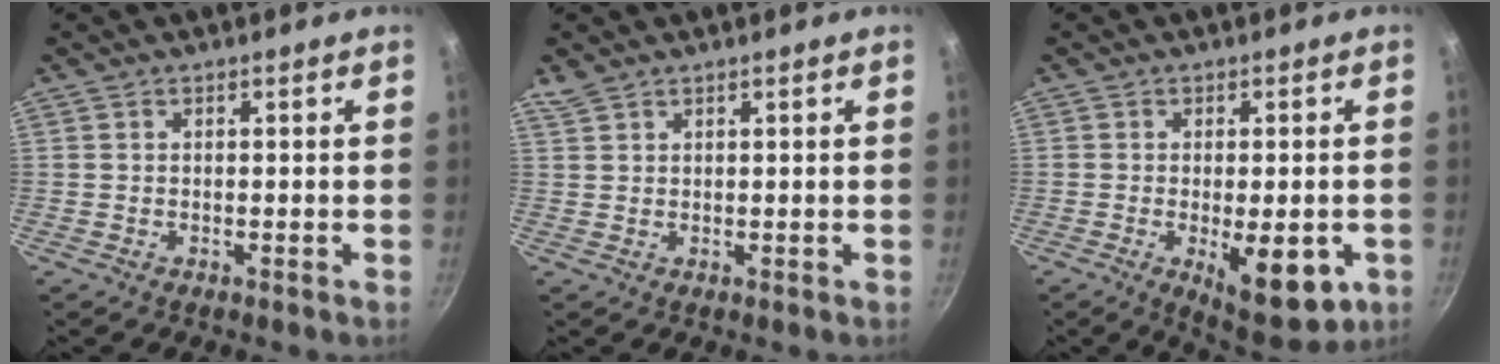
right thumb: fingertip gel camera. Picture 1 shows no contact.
{"total": 1.8, "force": [1.6, 0.7, 0.6], "torque": [-0.012, 0.001, 0.038]}
{"total": 12.2, "force": [-3.5, 5.1, 10.6], "torque": [-0.109, -0.003, -0.034]}